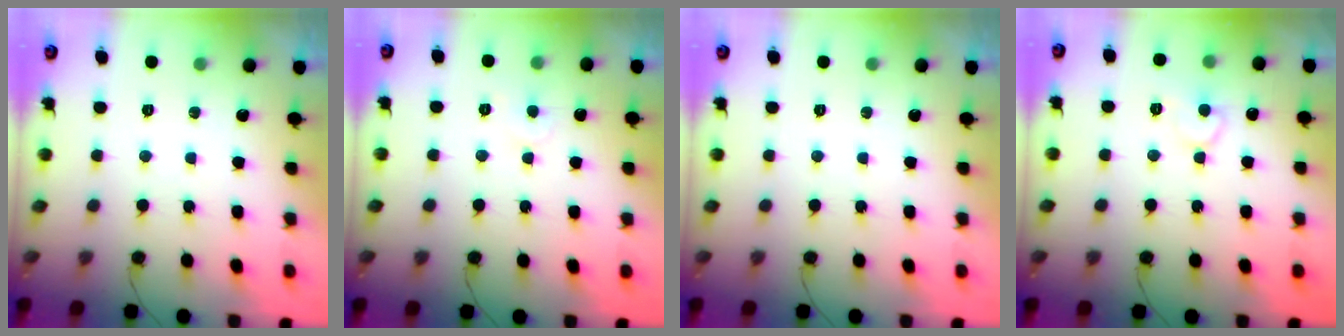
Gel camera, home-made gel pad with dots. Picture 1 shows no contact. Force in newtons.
{"total": 3.3, "press": 3.3, "slide": 0.3}
{"total": 0.0}
{"total": 7.4, "press": 7.4, "slide": 0.7}